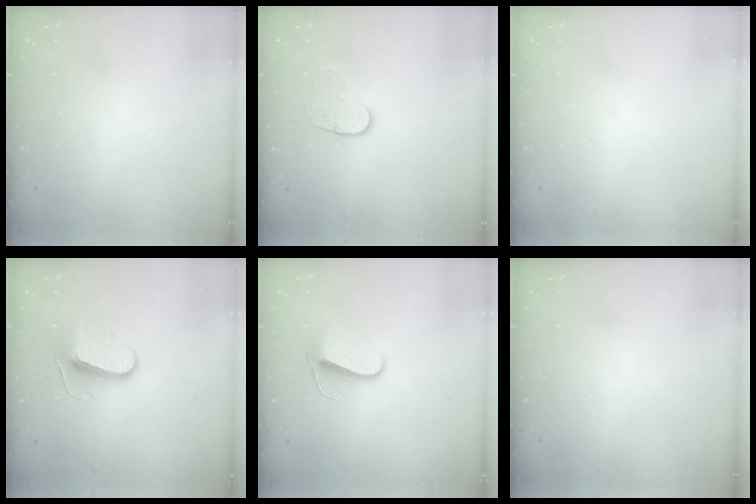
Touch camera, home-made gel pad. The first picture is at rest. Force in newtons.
{"total": 7.0, "press": 7.0, "slide": 0.7}
{"total": 0.0}
{"total": 8.8, "press": 8.8, "slide": 0.2}
{"total": 7.3, "press": 7.2, "slide": 0.6}
{"total": 0.0}